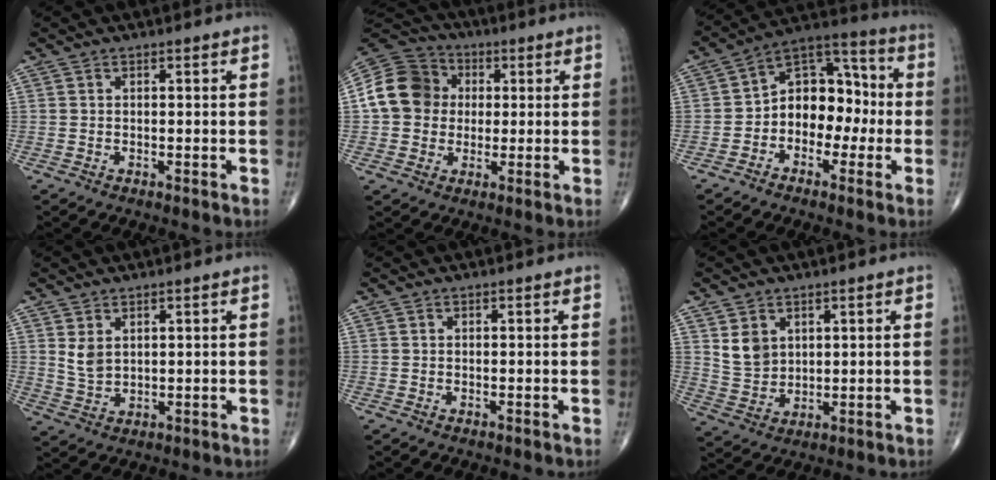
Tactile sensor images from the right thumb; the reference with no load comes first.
{"total": 13.1, "force": [1.0, 11.5, 6.1], "torque": [-0.101, 0.023, 0.009]}
{"total": 12.5, "force": [-1.9, 8.9, 8.6], "torque": [-0.090, 0.050, -0.047]}
{"total": 3.8, "force": [1.6, 2.4, 2.5], "torque": [-0.042, -0.012, 0.040]}
{"total": 0.0}
{"total": 5.8, "force": [2.5, 4.3, 2.9], "torque": [-0.039, -0.019, 0.060]}